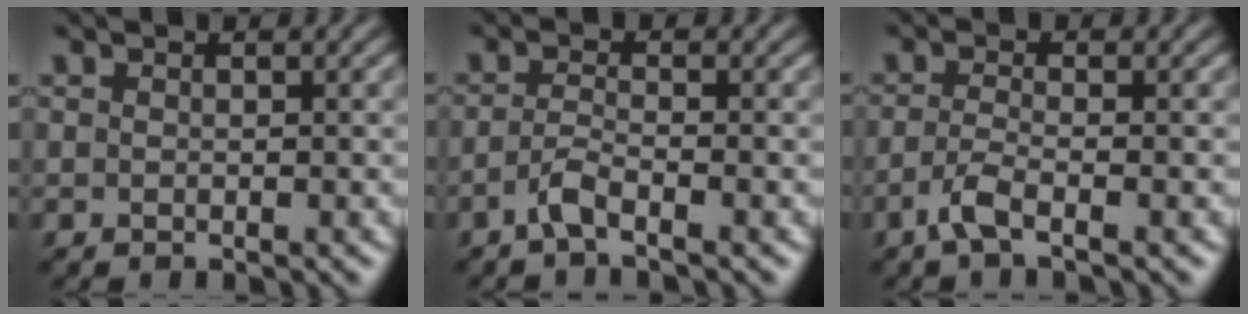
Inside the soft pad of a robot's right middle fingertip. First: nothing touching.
{"total": 2.0, "force": [-1.4, 0.3, 1.5], "torque": [-0.033, 0.001, -0.036]}
{"total": 2.3, "force": [-1.4, 0.5, 1.8], "torque": [-0.041, -0.003, -0.038]}